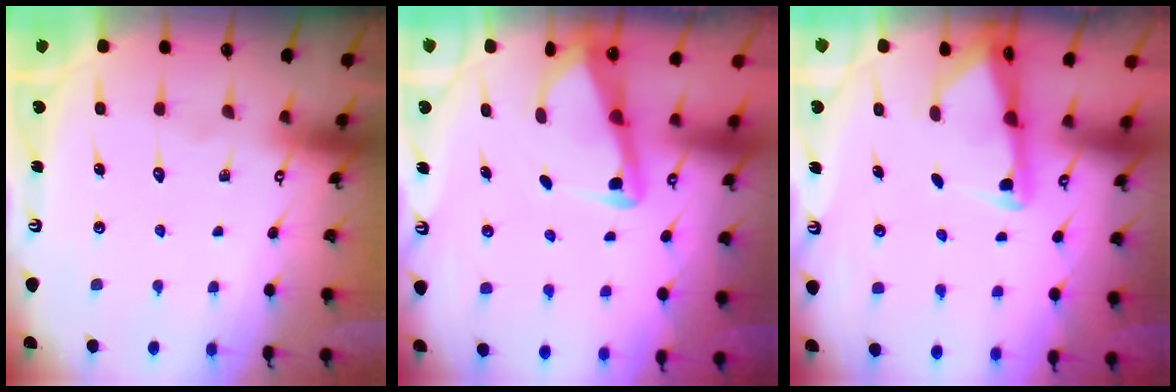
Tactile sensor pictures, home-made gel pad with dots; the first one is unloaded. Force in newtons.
{"total": 3.1, "press": 3.0, "slide": 0.3}
{"total": 2.1, "press": 2.1, "slide": 0.4}